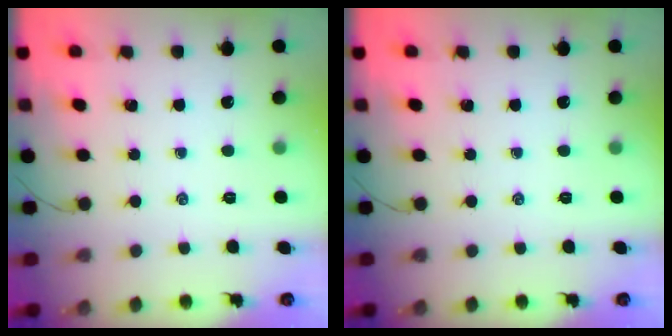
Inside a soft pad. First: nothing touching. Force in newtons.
{"total": 0.0}